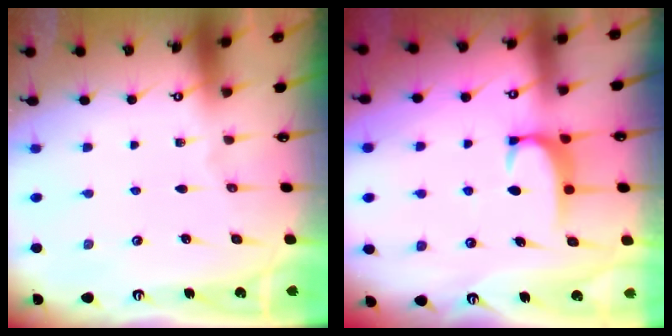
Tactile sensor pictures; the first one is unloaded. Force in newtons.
{"total": 1.7, "press": 1.6, "slide": 0.5}